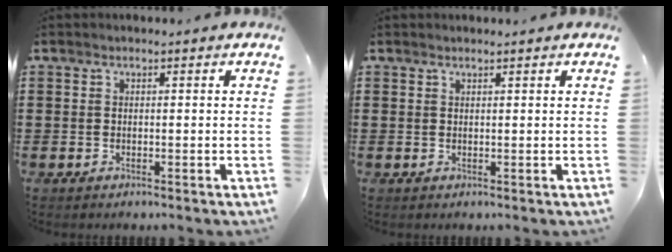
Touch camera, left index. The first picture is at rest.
{"total": 0.6, "force": [0.5, -0.1, 0.3], "torque": [-0.006, -0.002, 0.010]}